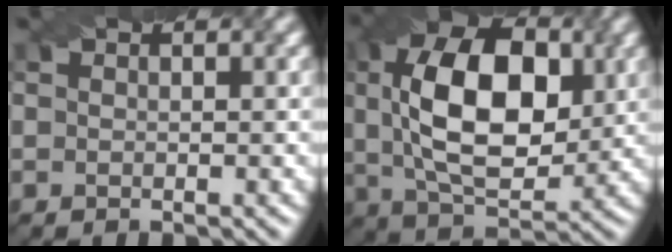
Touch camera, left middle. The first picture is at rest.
{"total": 10.1, "force": [0.4, 5.7, 8.4], "torque": [-0.155, 0.024, 0.014]}